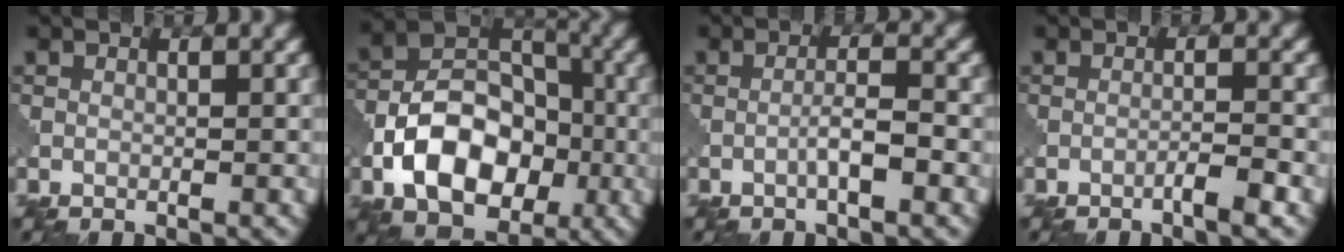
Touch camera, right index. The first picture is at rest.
{"total": 9.7, "force": [-3.1, 6.4, 6.5], "torque": [-0.108, 0.010, -0.062]}
{"total": 2.4, "force": [-1.0, 0.3, 2.2], "torque": [-0.038, 0.010, -0.020]}
{"total": 1.9, "force": [-1.1, 0.1, 1.5], "torque": [-0.019, 0.010, -0.027]}